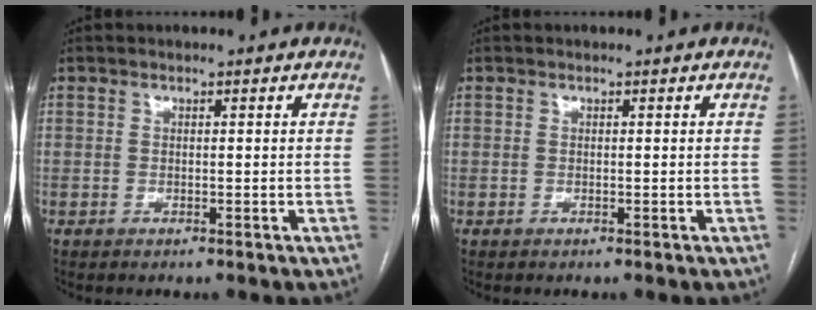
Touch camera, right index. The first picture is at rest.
{"total": 0.0}